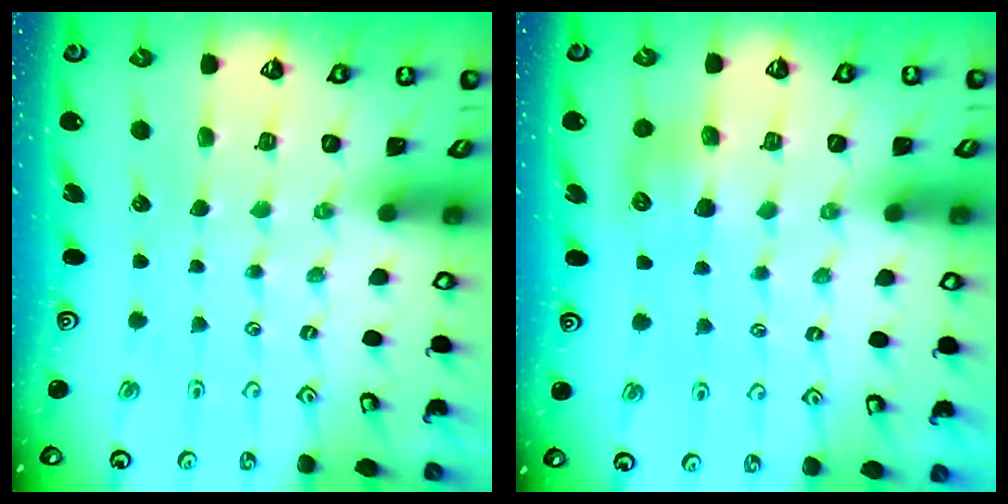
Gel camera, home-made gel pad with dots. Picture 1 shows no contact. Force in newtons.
{"total": 7.1, "press": 7.0, "slide": 0.4}